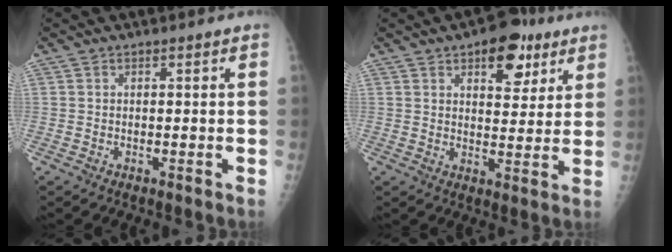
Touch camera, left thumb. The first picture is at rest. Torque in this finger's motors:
{"motor_torque": [1.15, 0.72, 0.86, -0.27, 0.03]}